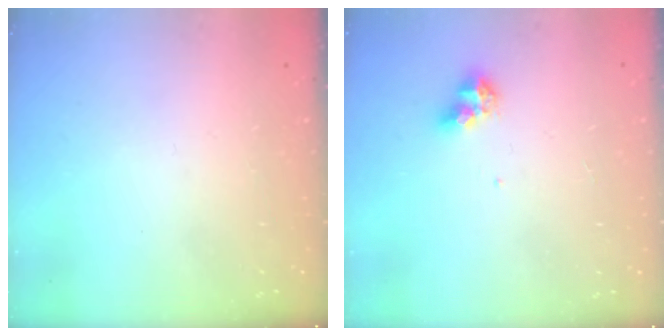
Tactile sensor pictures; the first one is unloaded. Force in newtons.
{"total": 7.3, "press": 7.2, "slide": 1.0}